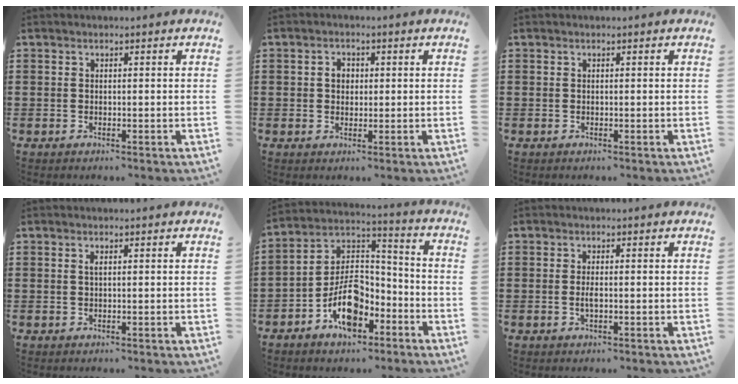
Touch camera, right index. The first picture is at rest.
{"total": 2.3, "force": [0.3, 1.9, 1.4], "torque": [-0.031, 0.011, 0.002]}
{"total": 0.0}
{"total": 0.7, "force": [0.2, 0.1, 0.6], "torque": [-0.013, 0.001, 0.003]}
{"total": 9.8, "force": [-5.1, 5.5, 6.2], "torque": [-0.128, 0.012, -0.096]}
{"total": 1.6, "force": [-0.2, 0.5, 1.5], "torque": [-0.036, -0.003, -0.007]}